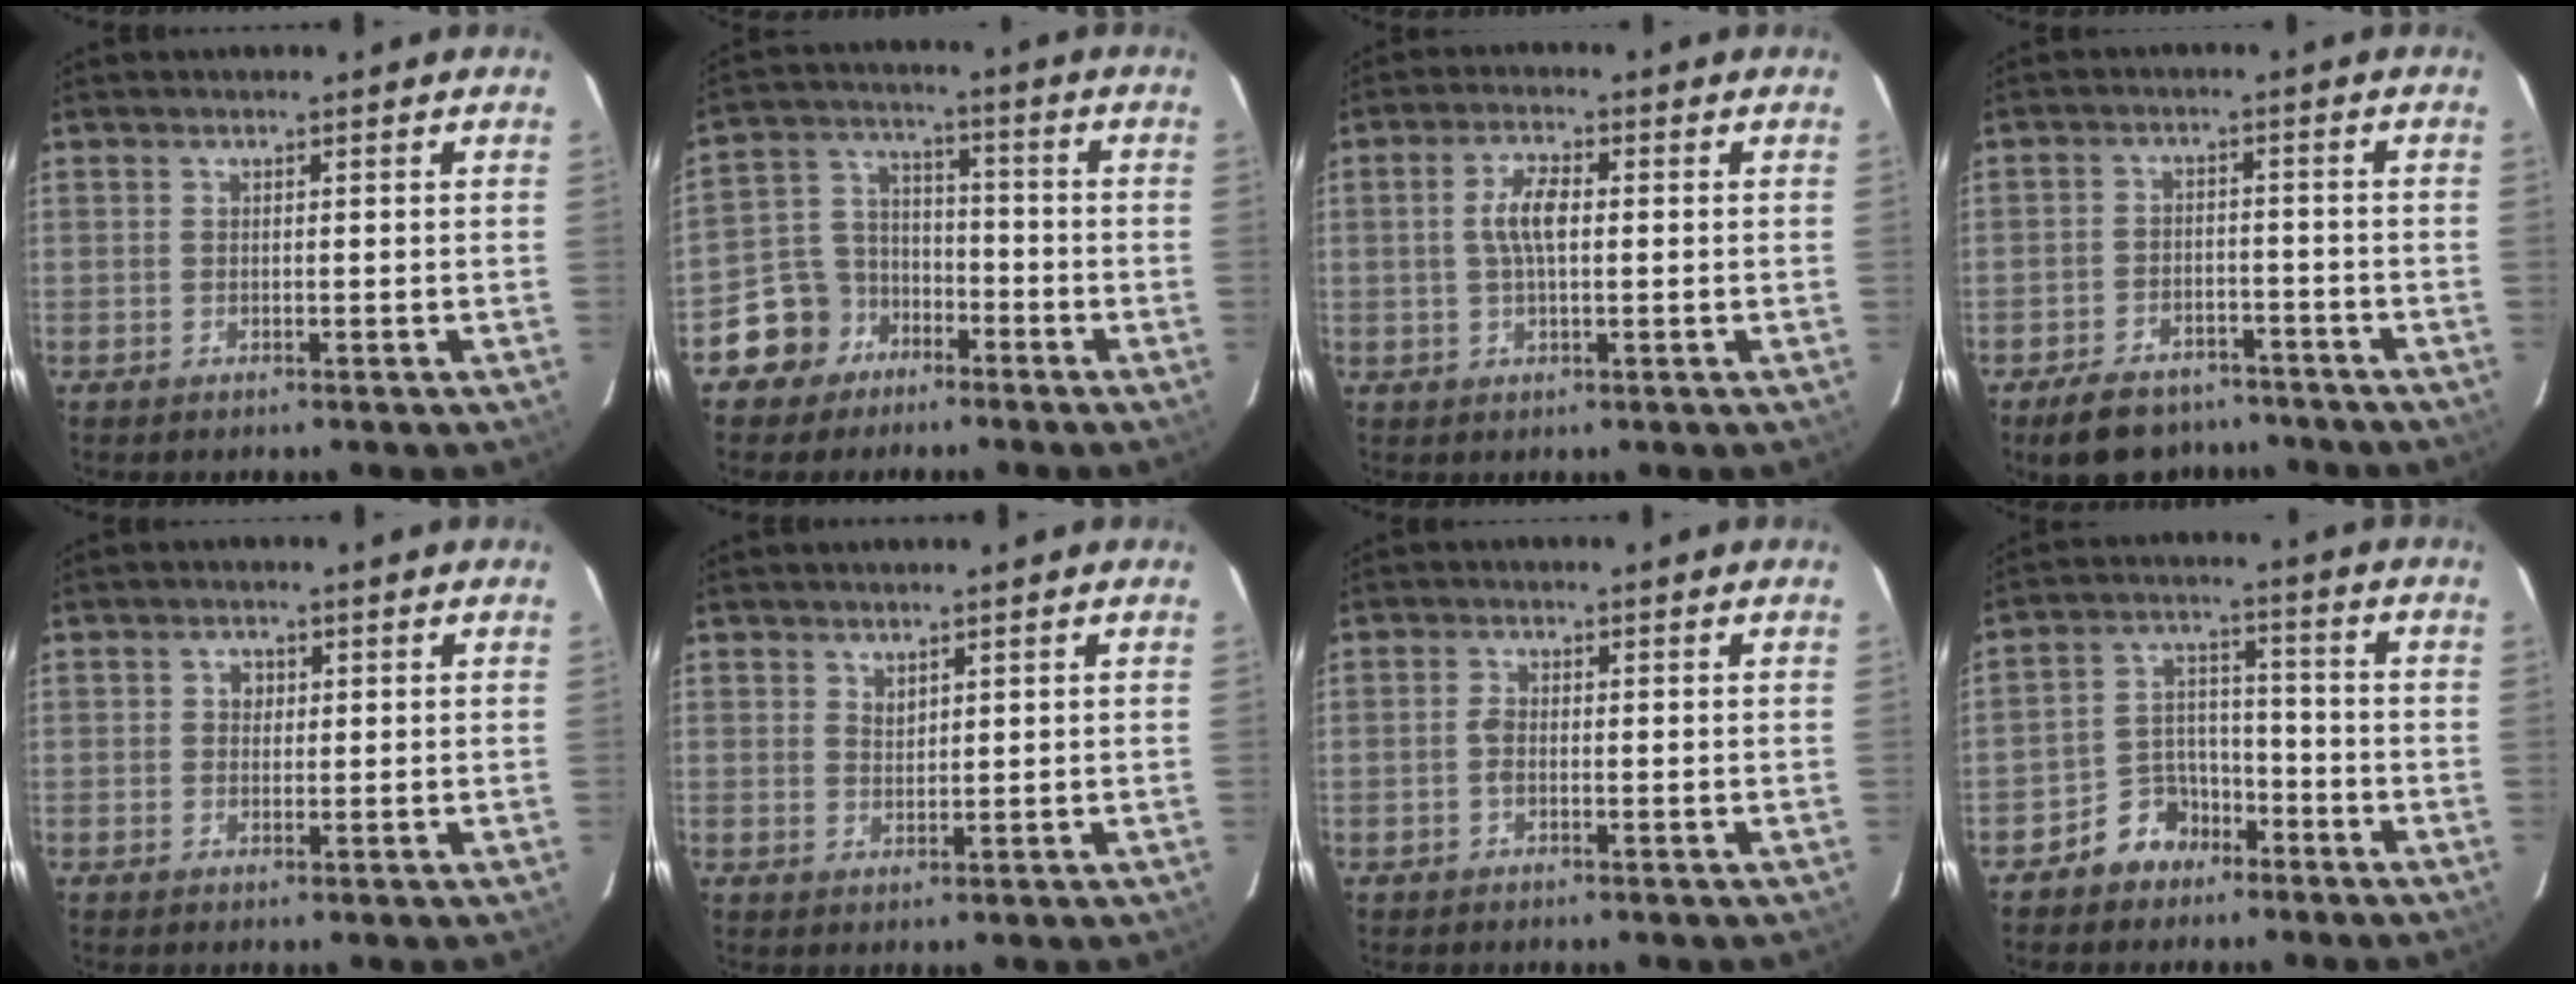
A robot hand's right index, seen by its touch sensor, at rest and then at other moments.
{"total": 9.5, "force": [-5.6, 7.6, 1.2], "torque": [-0.044, 0.038, -0.093]}
{"total": 5.3, "force": [0.4, 2.0, 4.9], "torque": [-0.097, 0.009, 0.008]}
{"total": 12.2, "force": [-9.7, 5.9, 4.4], "torque": [-0.109, 0.010, -0.132]}
{"total": 1.7, "force": [0.3, 1.6, 0.5], "torque": [-0.006, 0.007, 0.003]}
{"total": 1.5, "force": [1.3, 0.6, 0.5], "torque": [-0.006, 0.000, 0.025]}
{"total": 1.6, "force": [-0.5, 0.9, 1.3], "torque": [-0.029, 0.004, -0.011]}
{"total": 7.5, "force": [-5.2, 5.2, 1.3], "torque": [-0.027, 0.032, -0.085]}